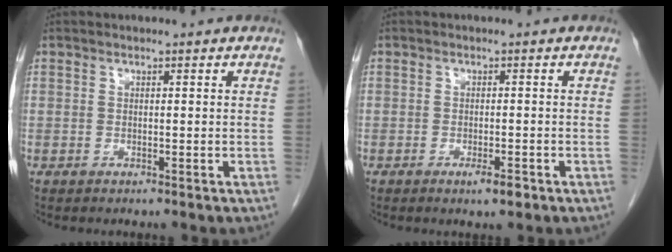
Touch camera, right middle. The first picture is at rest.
{"total": 2.1, "force": [-1.2, 0.4, 1.7], "torque": [-0.026, -0.001, -0.017]}